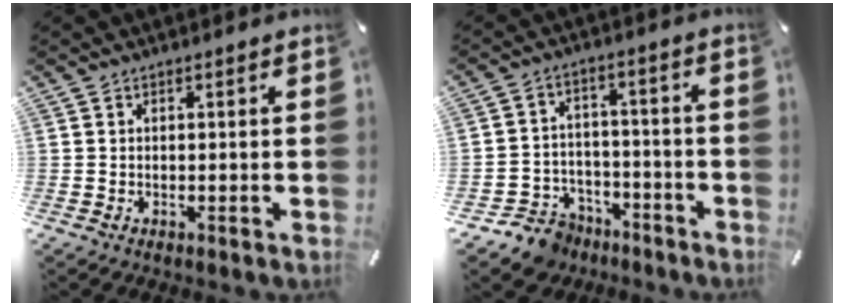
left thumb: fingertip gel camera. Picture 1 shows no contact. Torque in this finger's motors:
{"motor_torque": [-0.74, 0.74, 0.01, 0.04, 0.00]}